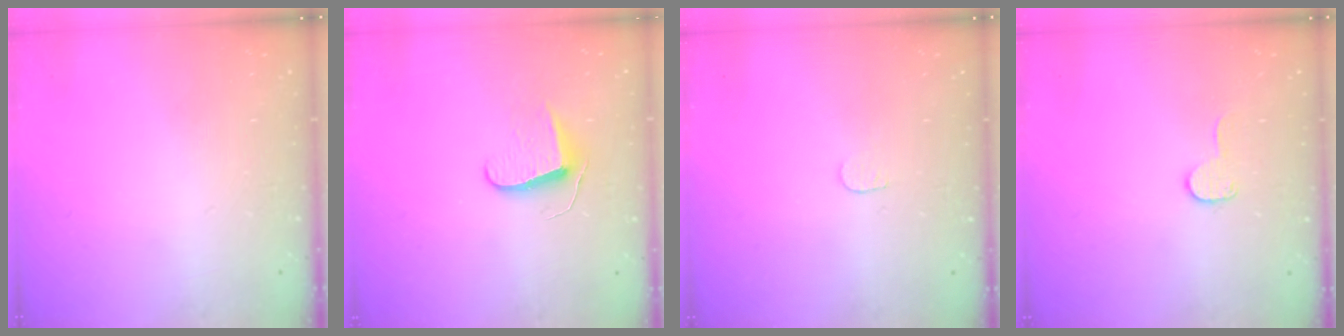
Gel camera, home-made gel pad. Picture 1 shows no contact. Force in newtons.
{"total": 7.5, "press": 7.4, "slide": 0.6}
{"total": 3.2, "press": 3.2, "slide": 0.3}
{"total": 7.6, "press": 7.6, "slide": 0.1}